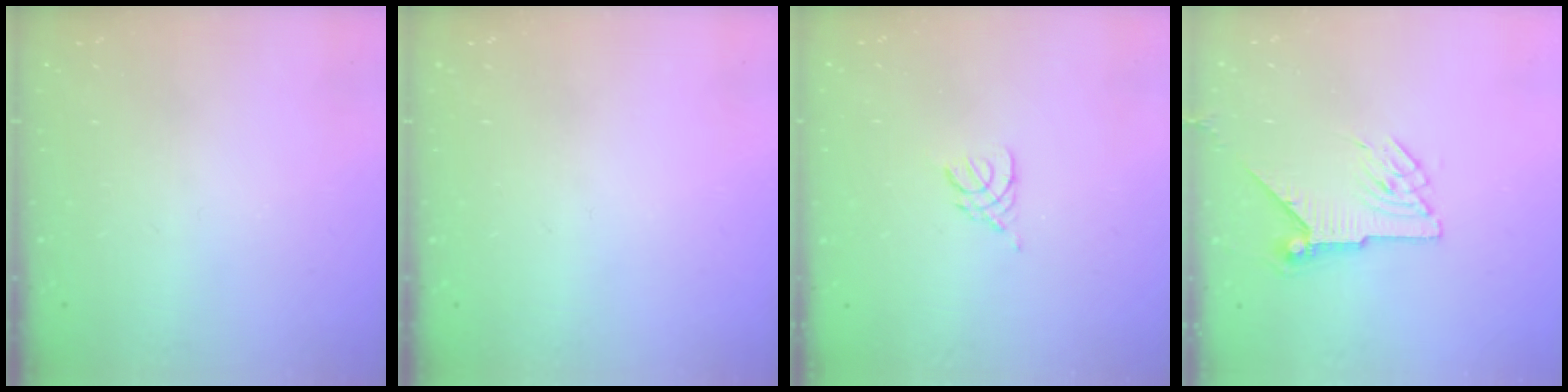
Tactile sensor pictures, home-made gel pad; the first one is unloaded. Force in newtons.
{"total": 0.0}
{"total": 3.0, "press": 3.0, "slide": 0.6}
{"total": 7.7, "press": 7.7, "slide": 0.3}